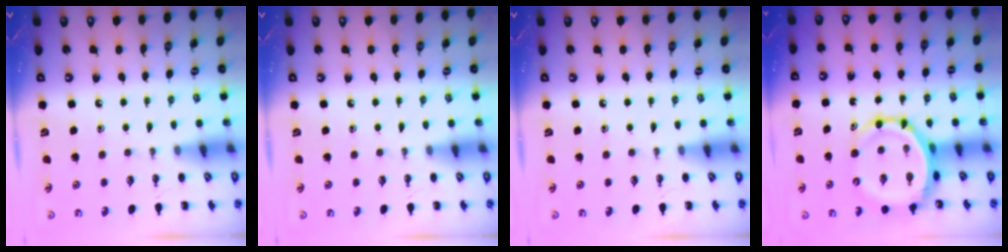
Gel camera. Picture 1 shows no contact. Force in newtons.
{"total": 0.0}
{"total": 0.0}
{"total": 8.9, "press": 8.4, "slide": 2.9}